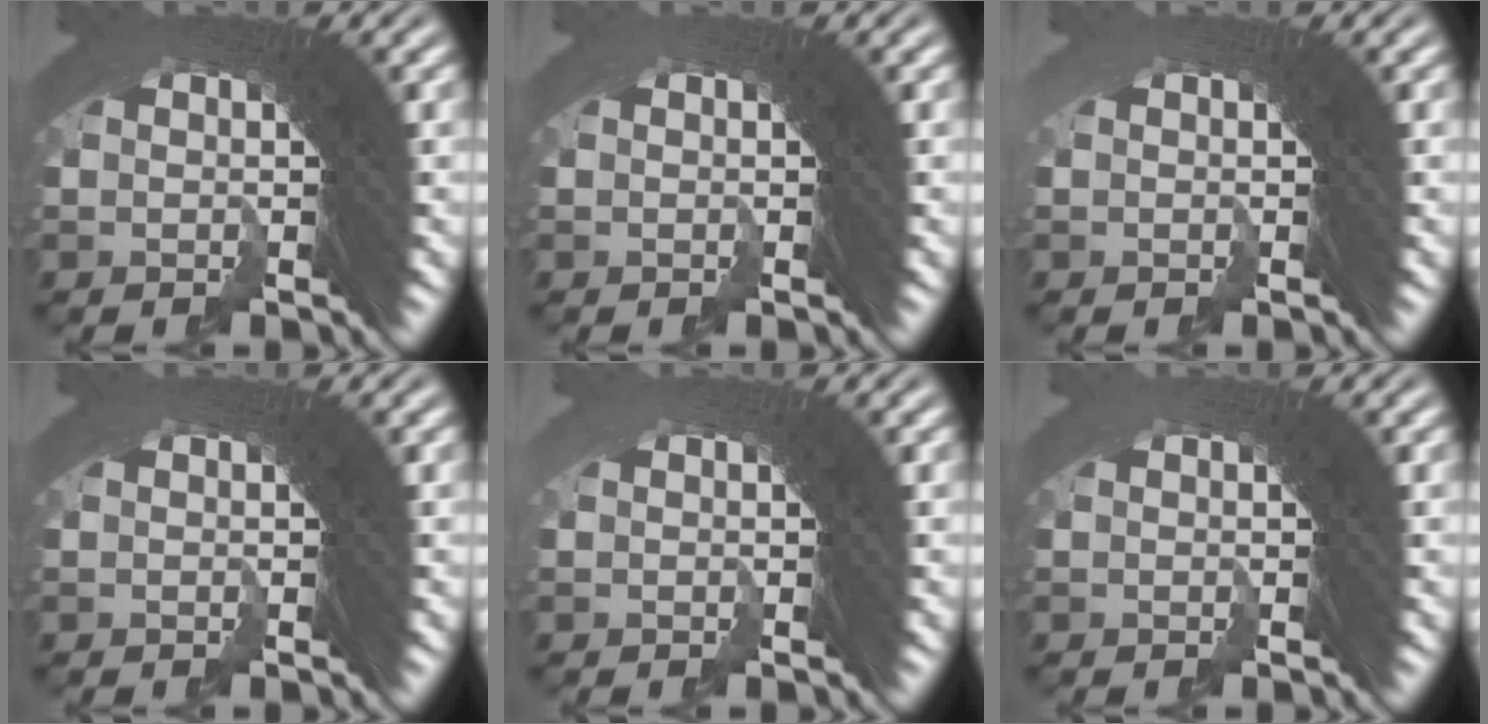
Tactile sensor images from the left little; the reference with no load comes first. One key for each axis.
{"total": 0.9, "fx": -0.2, "fy": -0.6, "fz": -0.7, "tx": 0.012, "ty": 0.000, "tz": -0.003}
{"total": 1.8, "fx": -0.2, "fy": -1.0, "fz": -1.4, "tx": 0.028, "ty": -0.001, "tz": -0.003}
{"total": 0.0}
{"total": 1.5, "fx": -0.2, "fy": -0.8, "fz": -1.2, "tx": 0.024, "ty": -0.001, "tz": -0.003}
{"total": 1.0, "fx": -0.2, "fy": -0.6, "fz": -0.8, "tx": 0.012, "ty": -0.002, "tz": -0.003}